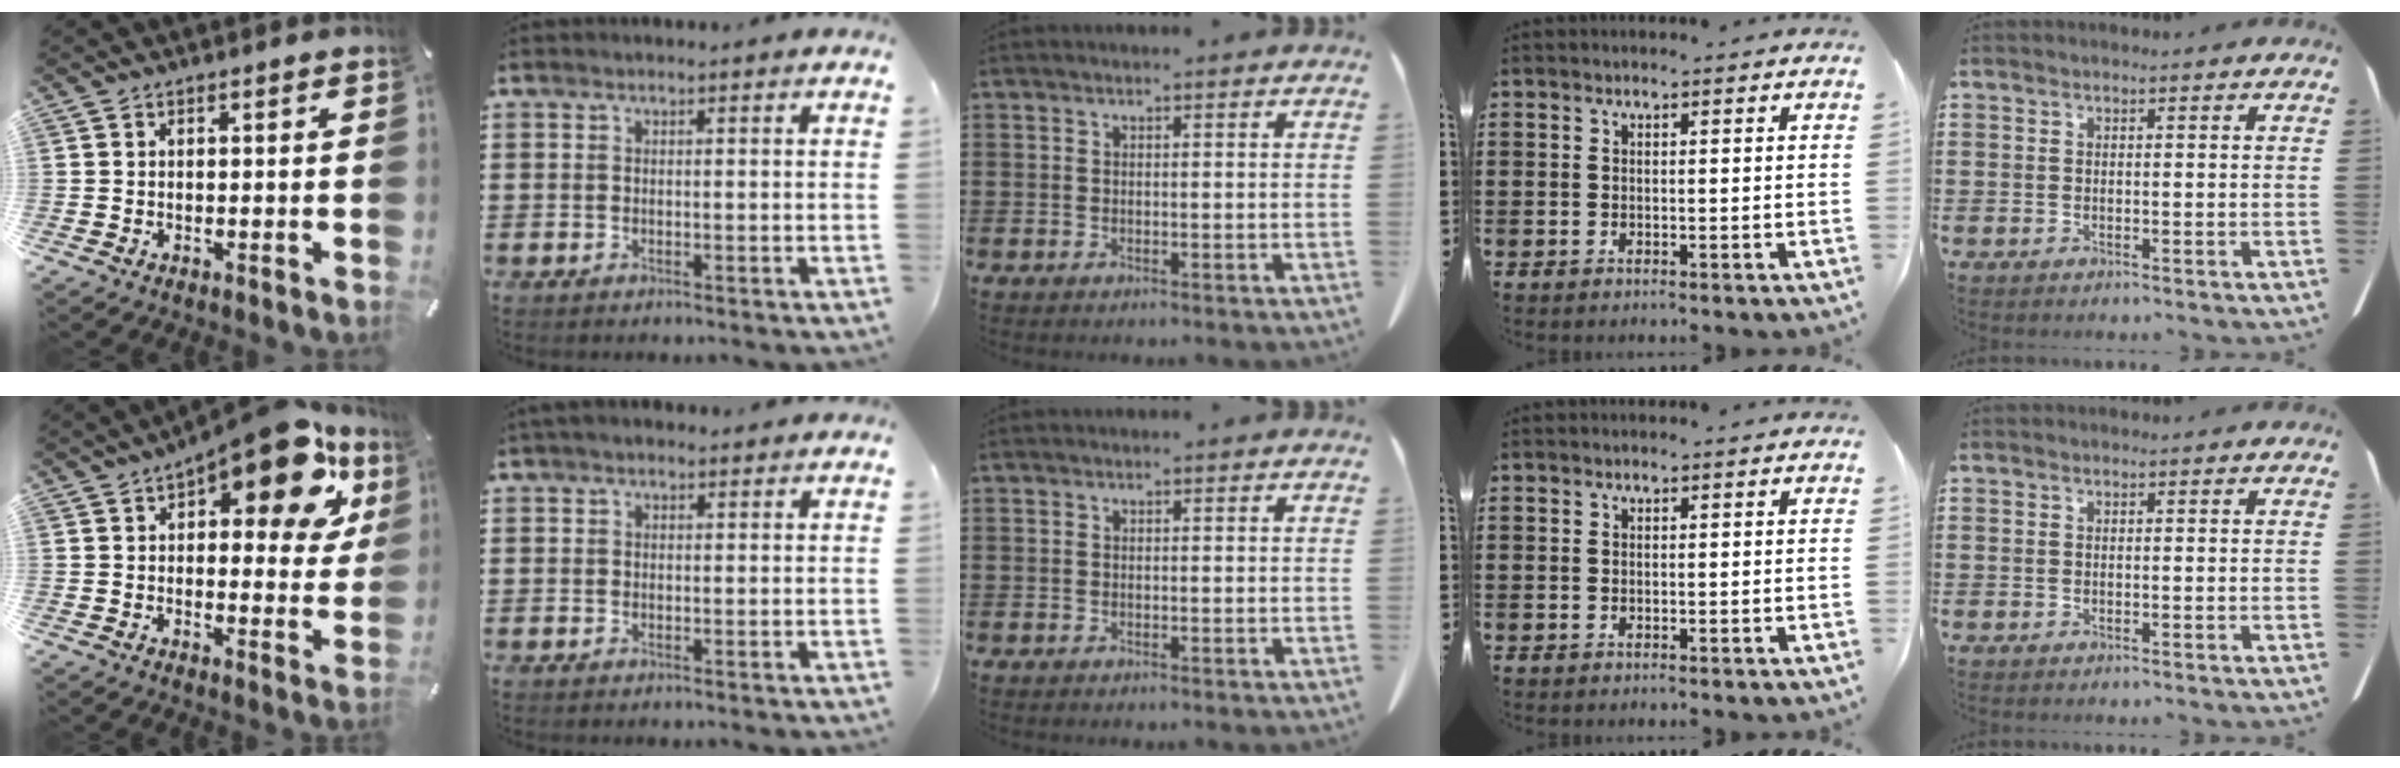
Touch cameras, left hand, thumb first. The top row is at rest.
{"thumb": {"total": 17.5, "force": [10.2, 7.1, 12.4], "torque": [-0.160, -0.062, 0.163]}, "index": {"total": 1.6, "force": [1.2, 0.8, 0.8], "torque": [-0.017, 0.006, 0.023]}}